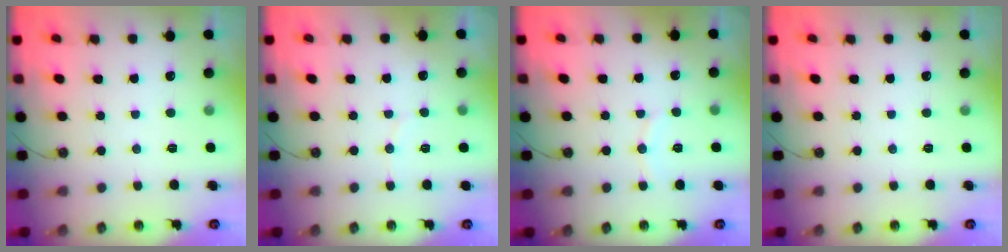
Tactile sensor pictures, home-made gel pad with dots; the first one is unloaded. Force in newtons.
{"total": 3.0, "press": 3.0, "slide": 0.2}
{"total": 4.5, "press": 4.5, "slide": 0.4}
{"total": 0.0}